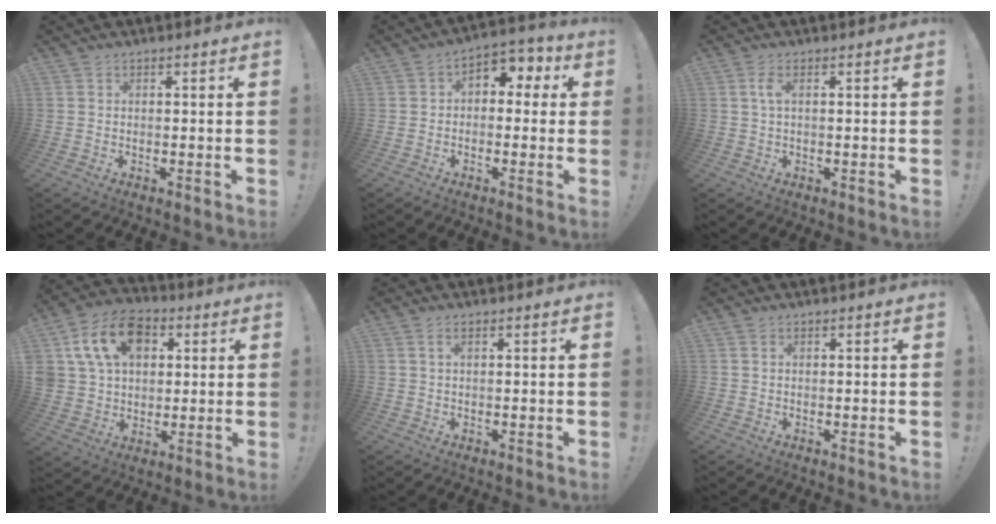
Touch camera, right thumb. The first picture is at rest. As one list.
[{"total": 5.3, "force": [0.1, 4.2, 3.2], "torque": [-0.039, 0.008, 0.005]}, {"total": 2.6, "force": [0.4, 0.8, 2.5], "torque": [-0.060, 0.002, 0.004]}, {"total": 17.7, "force": [6.3, 12.9, 10.2], "torque": [-0.167, -0.005, 0.122]}, {"total": 1.9, "force": [0.8, 0.5, 1.6], "torque": [-0.028, 0.000, 0.012]}, {"total": 0.5, "force": [0.3, 0.4, 0.2], "torque": [-0.001, -0.001, 0.005]}]